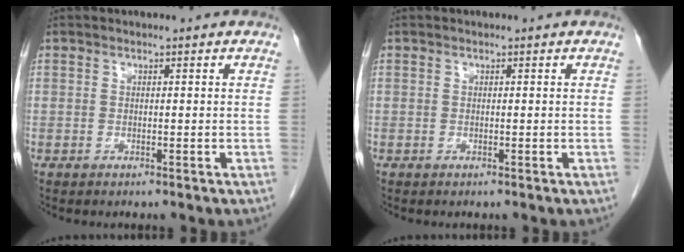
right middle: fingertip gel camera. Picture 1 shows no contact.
{"total": 0.0}